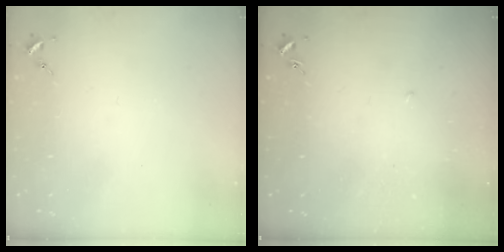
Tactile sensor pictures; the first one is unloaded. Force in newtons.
{"total": 2.3, "press": 2.3, "slide": 0.1}